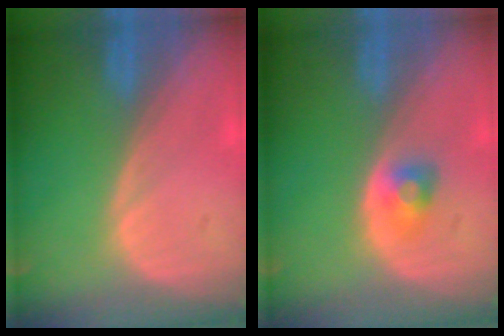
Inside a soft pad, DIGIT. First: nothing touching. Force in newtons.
{"total": 2.6, "press": 2.4, "slide": 1.2}